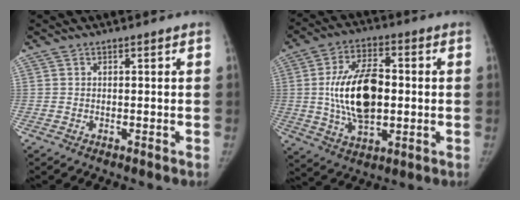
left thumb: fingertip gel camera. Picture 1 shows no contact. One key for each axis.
{"total": 16.0, "fx": 0.2, "fy": 8.7, "fz": 13.4, "tx": -0.221, "ty": 0.007, "tz": 0.006}